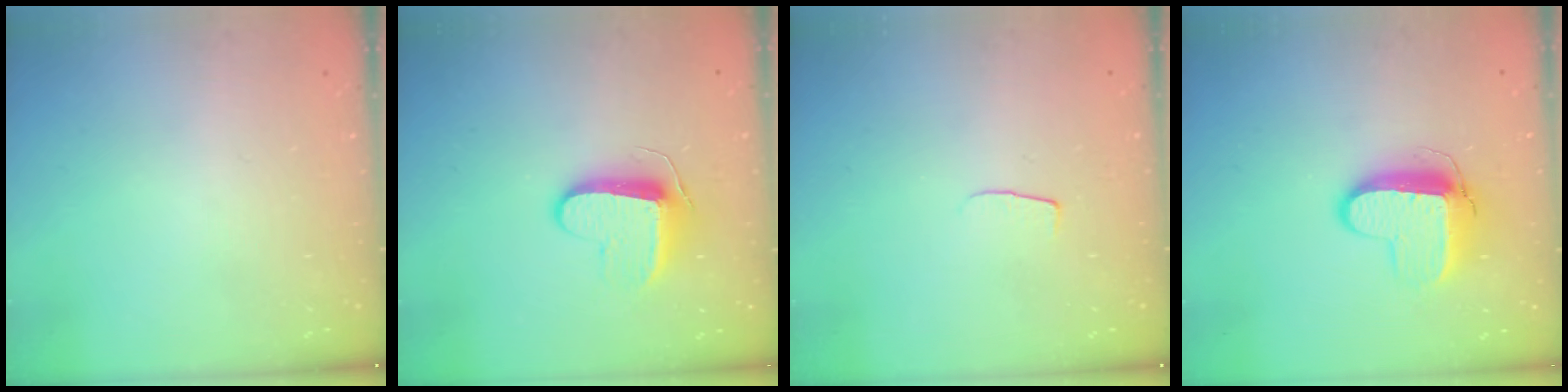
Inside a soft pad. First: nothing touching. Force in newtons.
{"total": 9.5, "press": 9.5, "slide": 0.1}
{"total": 4.3, "press": 4.3, "slide": 0.4}
{"total": 10.3, "press": 10.2, "slide": 1.0}